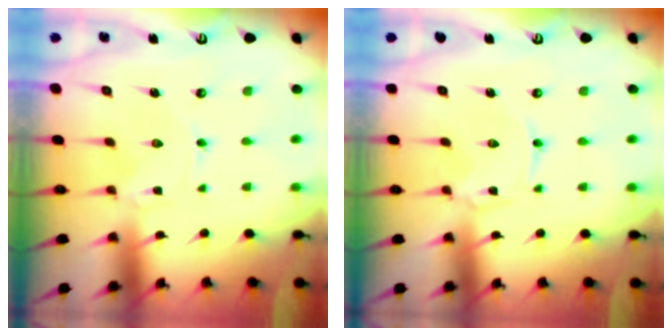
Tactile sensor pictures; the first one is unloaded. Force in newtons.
{"total": 0.6, "press": 0.6, "slide": 0.1}